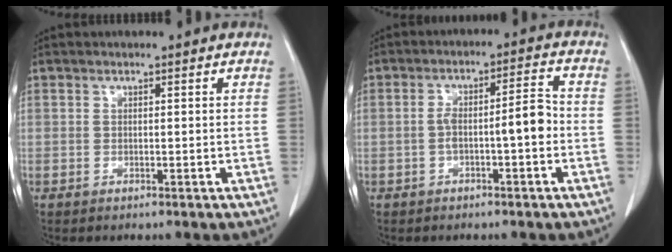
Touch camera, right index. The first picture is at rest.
{"total": 5.8, "force": [-1.4, 1.0, 5.6], "torque": [-0.092, 0.028, -0.018]}